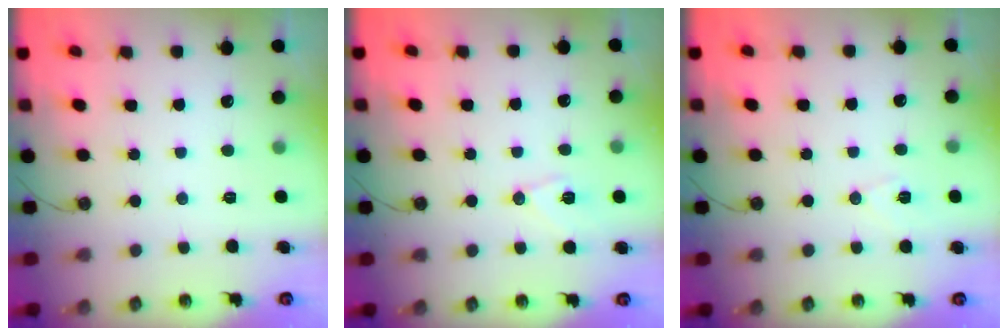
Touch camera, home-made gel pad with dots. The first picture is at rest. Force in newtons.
{"total": 8.3, "press": 8.2, "slide": 1.1}
{"total": 6.5, "press": 4.8, "slide": 4.4}